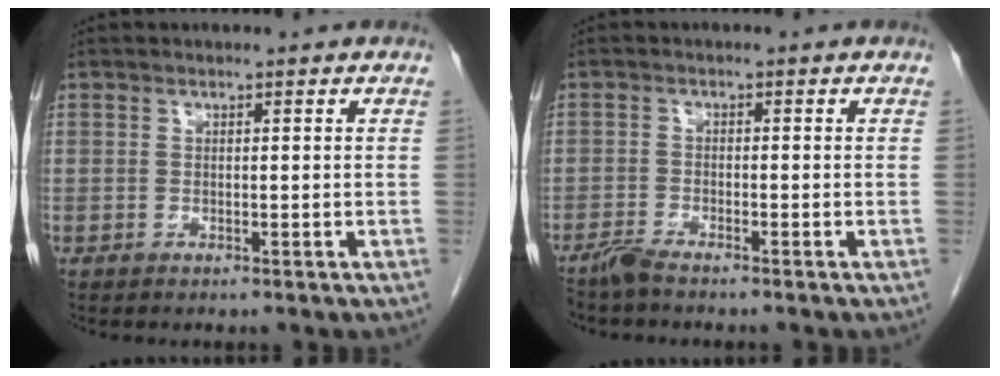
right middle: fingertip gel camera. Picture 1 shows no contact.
{"total": 2.2, "force": [-2.1, -0.1, 0.8], "torque": [-0.023, -0.006, -0.043]}